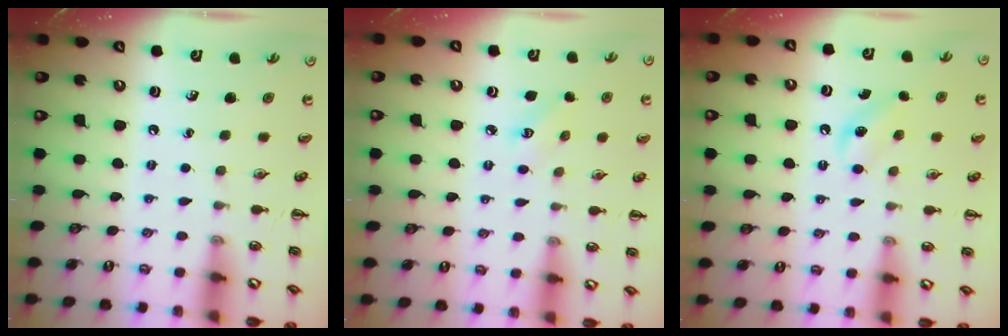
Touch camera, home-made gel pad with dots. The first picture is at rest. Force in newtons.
{"total": 3.3, "press": 3.2, "slide": 0.9}
{"total": 7.8, "press": 7.7, "slide": 1.5}